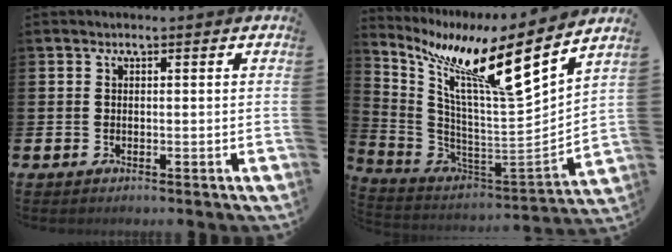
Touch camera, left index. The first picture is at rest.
{"total": 12.5, "force": [8.4, 1.3, 9.1], "torque": [-0.199, -0.055, 0.125]}